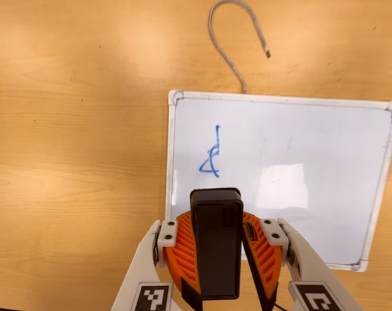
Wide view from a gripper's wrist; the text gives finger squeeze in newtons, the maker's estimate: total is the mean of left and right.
{"total": 9.5, "left": 9.5, "right": 9.5}